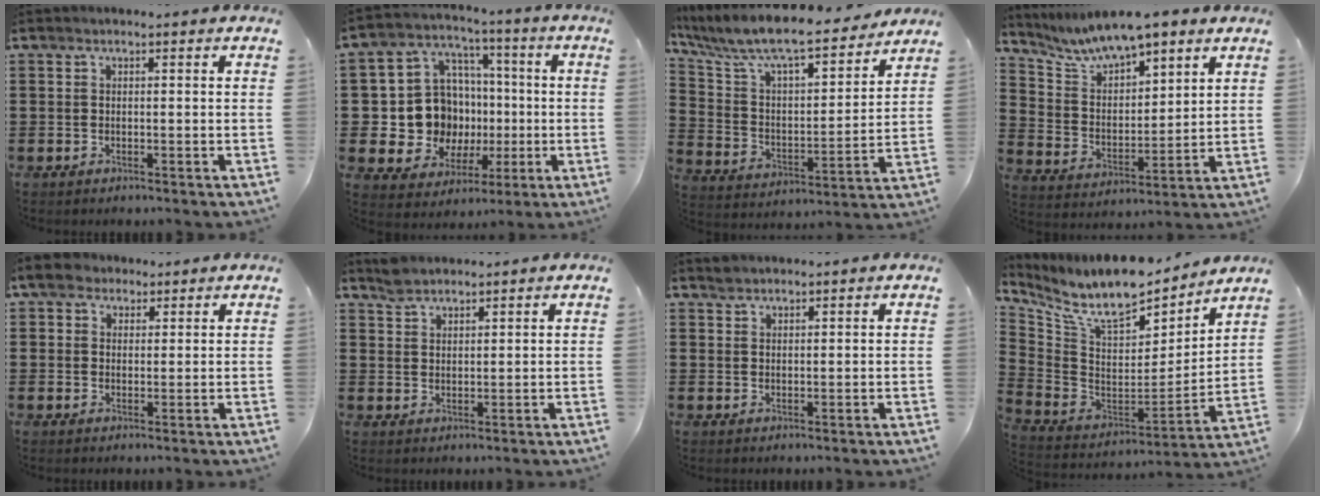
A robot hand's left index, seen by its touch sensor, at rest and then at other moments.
{"total": 12.2, "force": [-0.5, 11.3, 4.5], "torque": [-0.123, 0.004, 0.005]}
{"total": 9.1, "force": [8.0, 1.1, 4.2], "torque": [-0.120, -0.062, 0.131]}
{"total": 7.7, "force": [6.8, 1.7, 3.3], "torque": [-0.092, -0.027, 0.118]}
{"total": 4.7, "force": [3.0, 2.9, 2.0], "torque": [-0.046, 0.011, 0.054]}
{"total": 2.8, "force": [2.5, 0.9, 0.6], "torque": [-0.017, 0.002, 0.050]}
{"total": 1.4, "force": [1.3, 0.4, 0.1], "torque": [-0.004, 0.000, 0.027]}
{"total": 10.9, "force": [8.7, 3.5, 5.5], "torque": [-0.139, -0.063, 0.154]}